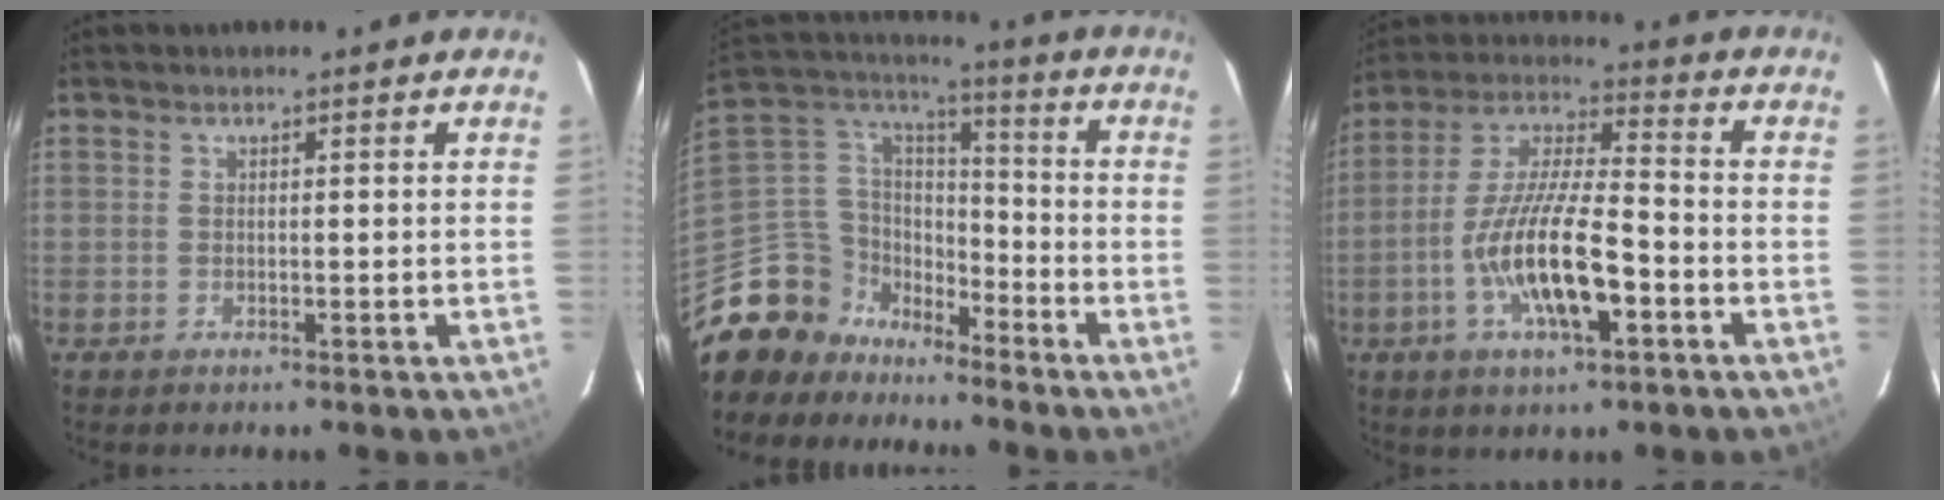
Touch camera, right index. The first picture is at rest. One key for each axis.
{"total": 14.9, "fx": -11.4, "fy": 9.1, "fz": 3.1, "tx": -0.101, "ty": 0.044, "tz": -0.208}
{"total": 15.3, "fx": -5.4, "fy": 4.2, "fz": 13.8, "tx": -0.277, "ty": -0.006, "tz": -0.100}